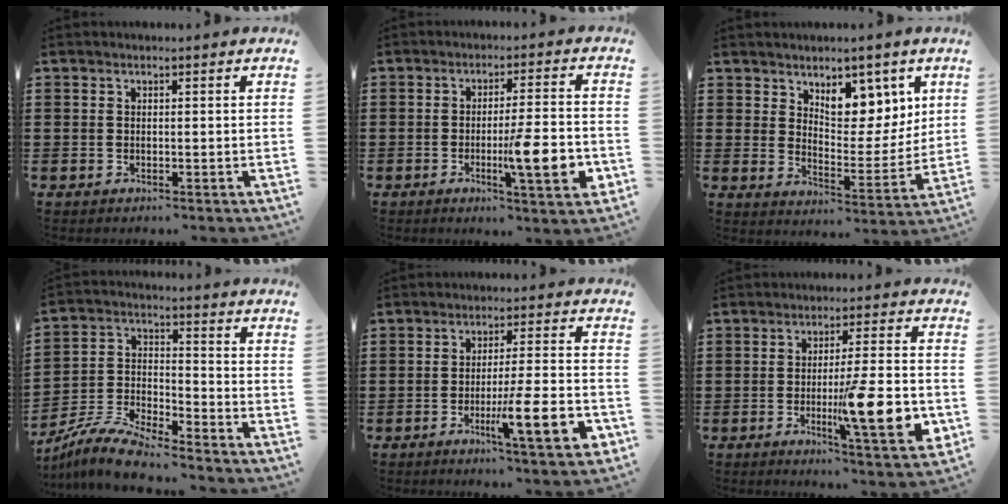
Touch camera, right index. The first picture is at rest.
{"total": 10.2, "force": [-2.8, 1.5, 9.7], "torque": [-0.130, -0.012, -0.047]}
{"total": 8.0, "force": [5.5, 4.5, 3.6], "torque": [-0.058, -0.032, 0.094]}
{"total": 7.8, "force": [-7.4, 0.5, 2.5], "torque": [-0.065, 0.002, -0.149]}
{"total": 10.5, "force": [-4.1, 1.2, 9.6], "torque": [-0.154, -0.006, -0.071]}
{"total": 13.2, "force": [-3.2, 2.2, 12.6], "torque": [-0.192, -0.013, -0.056]}